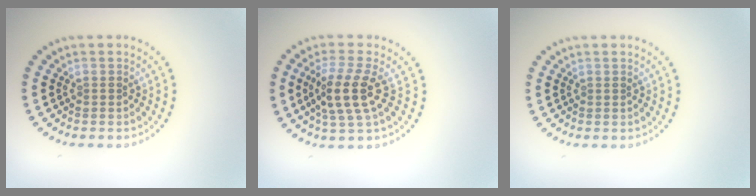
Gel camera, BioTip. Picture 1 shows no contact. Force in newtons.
{"total": 4.0, "press": 3.5, "slide": 1.9}
{"total": 0.0}